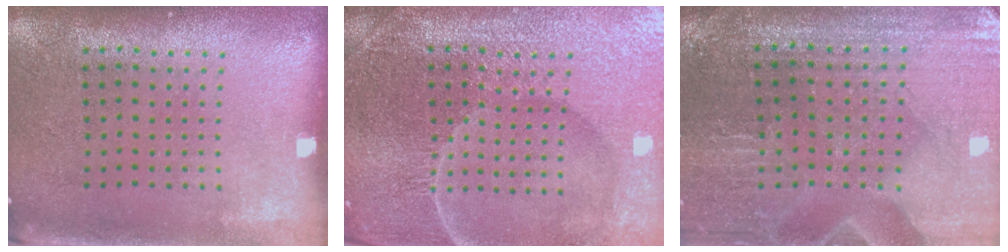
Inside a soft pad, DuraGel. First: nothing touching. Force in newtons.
{"total": 5.3, "press": 5.0, "slide": 1.8}
{"total": 1.2, "press": 1.2, "slide": 0.0}